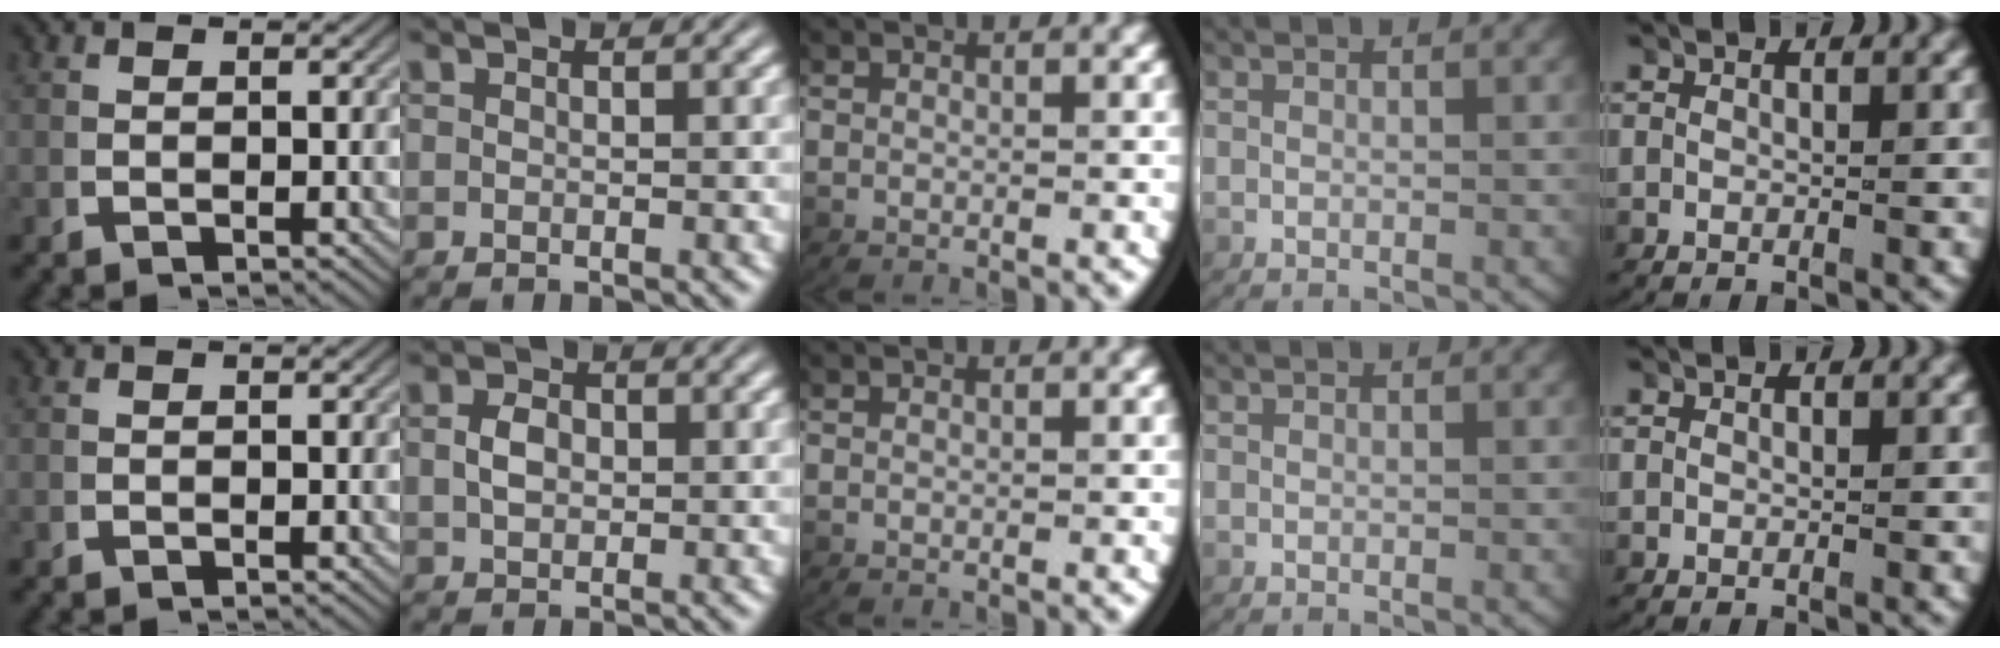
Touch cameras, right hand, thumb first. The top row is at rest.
{"index": {"total": 1.0, "force": [0.1, 0.2, 1.0], "torque": [-0.010, -0.007, 0.011]}}